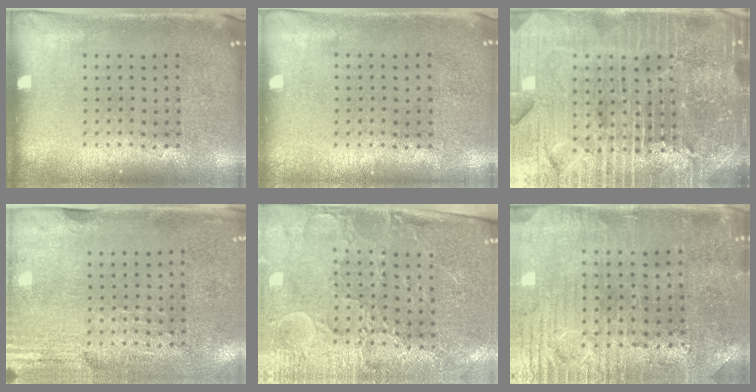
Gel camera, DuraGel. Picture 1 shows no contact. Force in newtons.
{"total": 0.0}
{"total": 6.7, "press": 5.9, "slide": 3.2}
{"total": 2.9, "press": 2.5, "slide": 1.5}
{"total": 3.2, "press": 3.0, "slide": 1.3}
{"total": 1.5, "press": 1.3, "slide": 0.6}